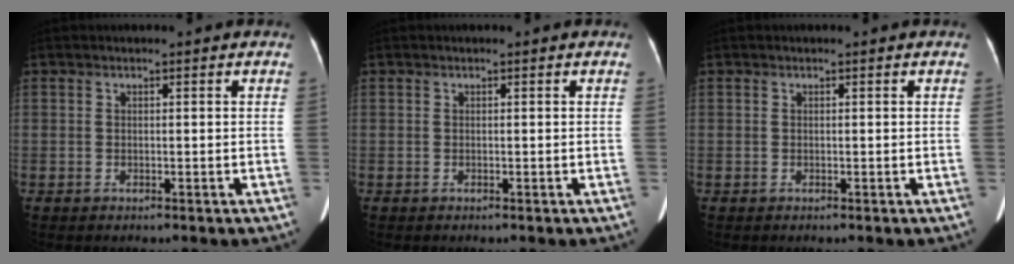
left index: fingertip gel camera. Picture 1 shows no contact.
{"total": 0.0}
{"total": 0.0}